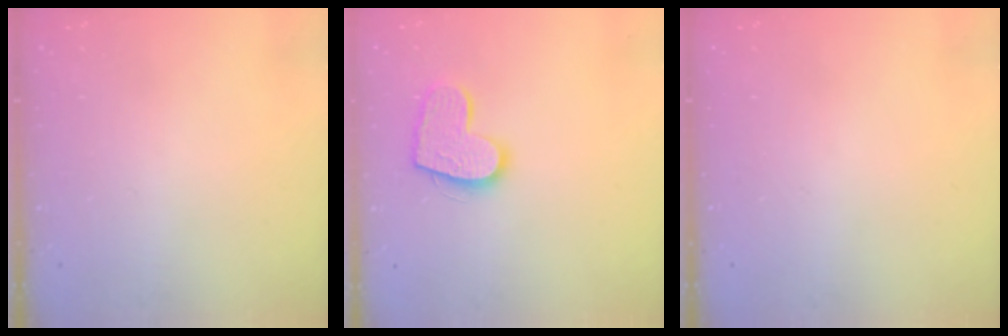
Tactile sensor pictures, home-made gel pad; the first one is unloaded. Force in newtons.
{"total": 13.3, "press": 13.3, "slide": 0.9}
{"total": 0.0}